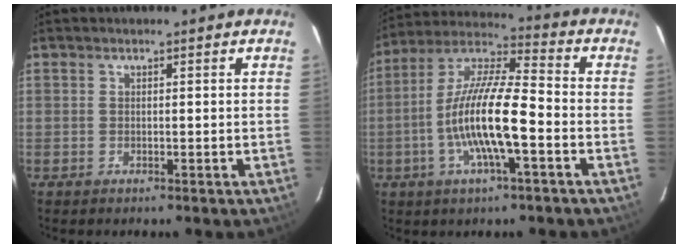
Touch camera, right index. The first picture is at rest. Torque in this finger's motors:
{"motor_torque": [0.67, -0.33, 1.05, 0.21]}